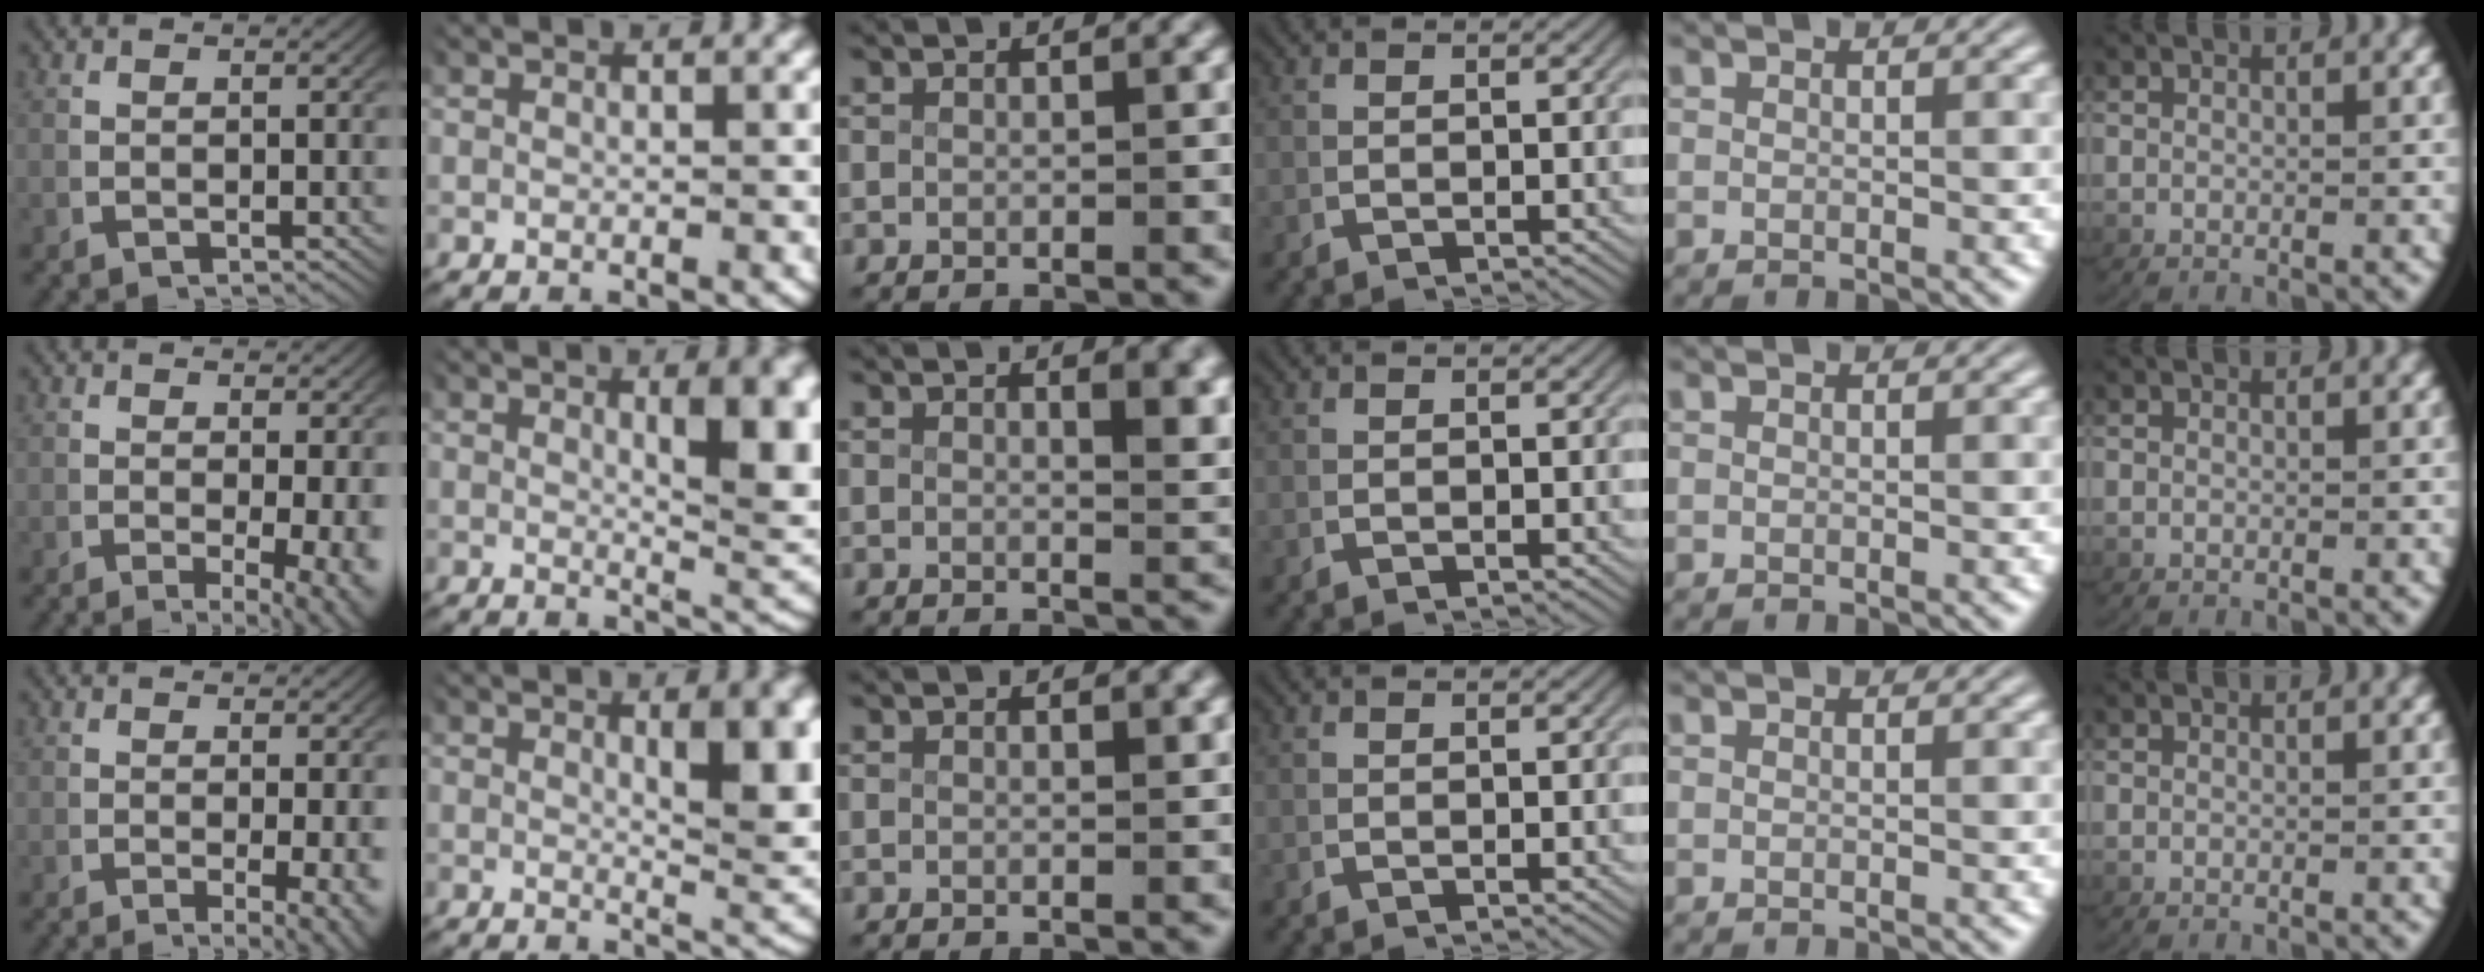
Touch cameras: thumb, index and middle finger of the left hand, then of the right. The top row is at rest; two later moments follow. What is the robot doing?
{"motion": "lift_and_place", "object": "plastic wrap"}